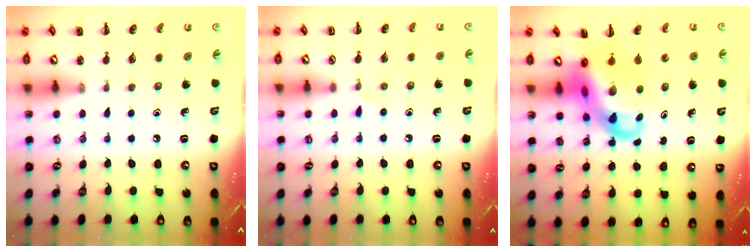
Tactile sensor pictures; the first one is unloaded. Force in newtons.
{"total": 2.8, "press": 2.7, "slide": 1.0}
{"total": 8.7, "press": 8.3, "slide": 2.5}